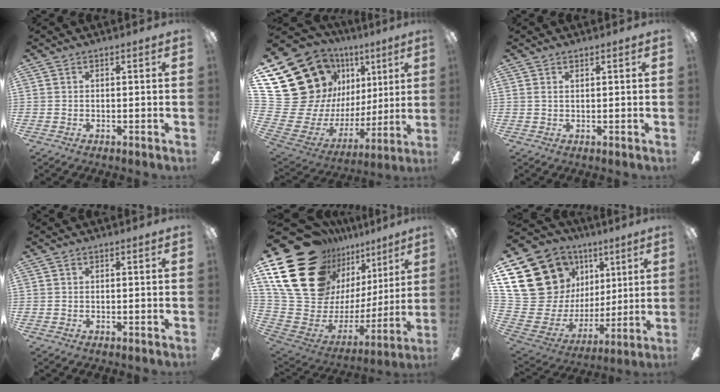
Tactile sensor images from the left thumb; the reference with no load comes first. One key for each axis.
{"total": 24.9, "fx": 11.0, "fy": 18.9, "fz": 12.0, "tx": -0.241, "ty": -0.094, "tz": 0.252}
{"total": 0.8, "fx": 0.6, "fy": 0.2, "fz": 0.5, "tx": -0.012, "ty": 0.001, "tz": 0.011}
{"total": 0.0}
{"total": 26.5, "fx": 14.2, "fy": 17.0, "fz": 14.5, "tx": -0.258, "ty": -0.103, "tz": 0.299}
{"total": 23.2, "fx": 9.6, "fy": 18.9, "fz": 9.4, "tx": -0.185, "ty": -0.071, "tz": 0.222}